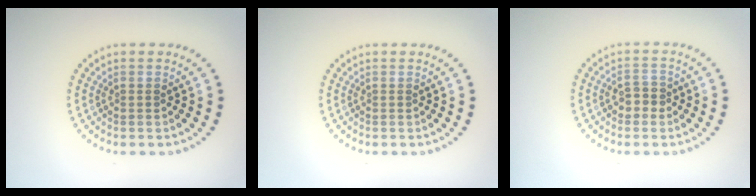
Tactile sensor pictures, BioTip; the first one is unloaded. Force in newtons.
{"total": 0.0}
{"total": 1.8, "press": 1.8, "slide": 0.5}